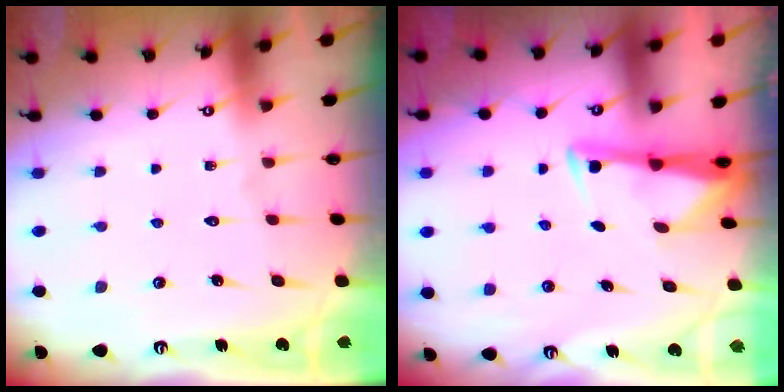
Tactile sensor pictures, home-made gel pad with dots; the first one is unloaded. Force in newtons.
{"total": 3.1, "press": 3.1, "slide": 0.4}